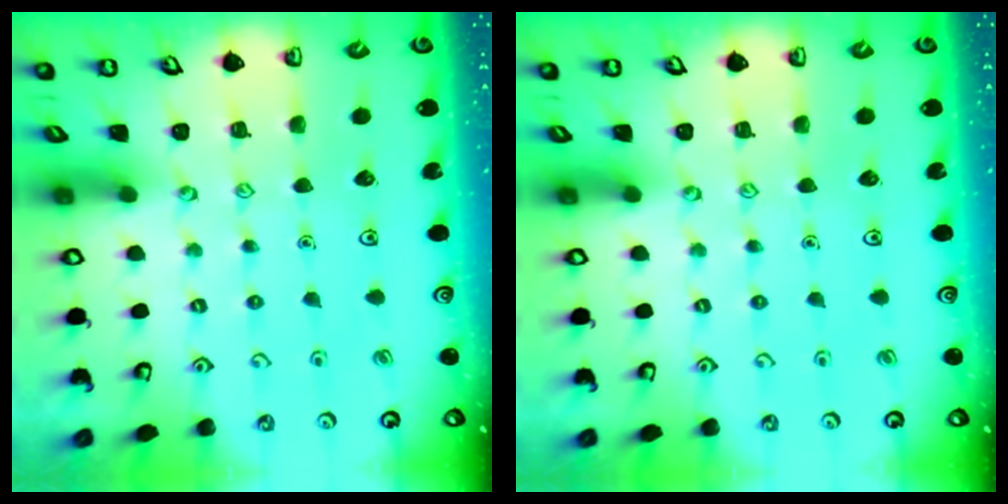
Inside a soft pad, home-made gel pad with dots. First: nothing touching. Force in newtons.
{"total": 0.0}